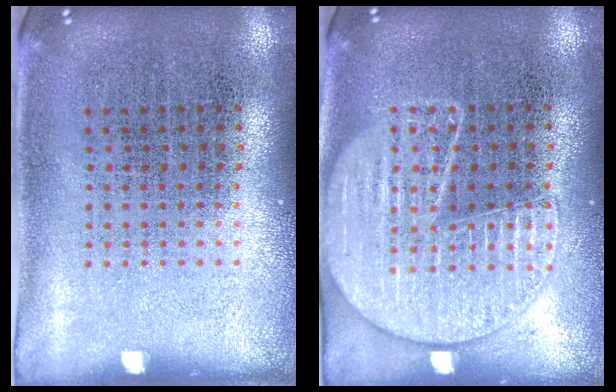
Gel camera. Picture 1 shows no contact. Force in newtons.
{"total": 1.6, "press": 1.6, "slide": 0.1}